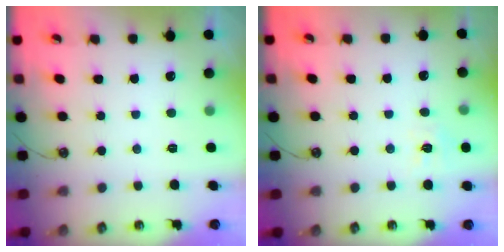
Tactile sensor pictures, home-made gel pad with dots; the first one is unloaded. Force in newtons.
{"total": 6.7, "press": 6.6, "slide": 0.6}